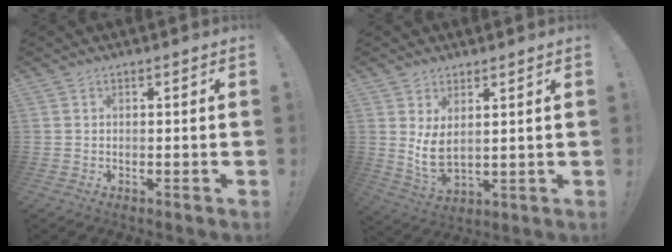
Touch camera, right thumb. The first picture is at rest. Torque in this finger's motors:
{"motor_torque": [-0.13, 0.59, 0.39, 0.45, 0.31]}